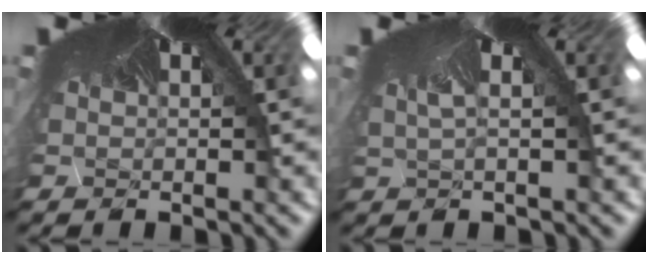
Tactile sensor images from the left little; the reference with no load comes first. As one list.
[{"total": 2.1, "force": [-1.6, -1.3, -0.1], "torque": [0.013, -0.018, -0.011]}]